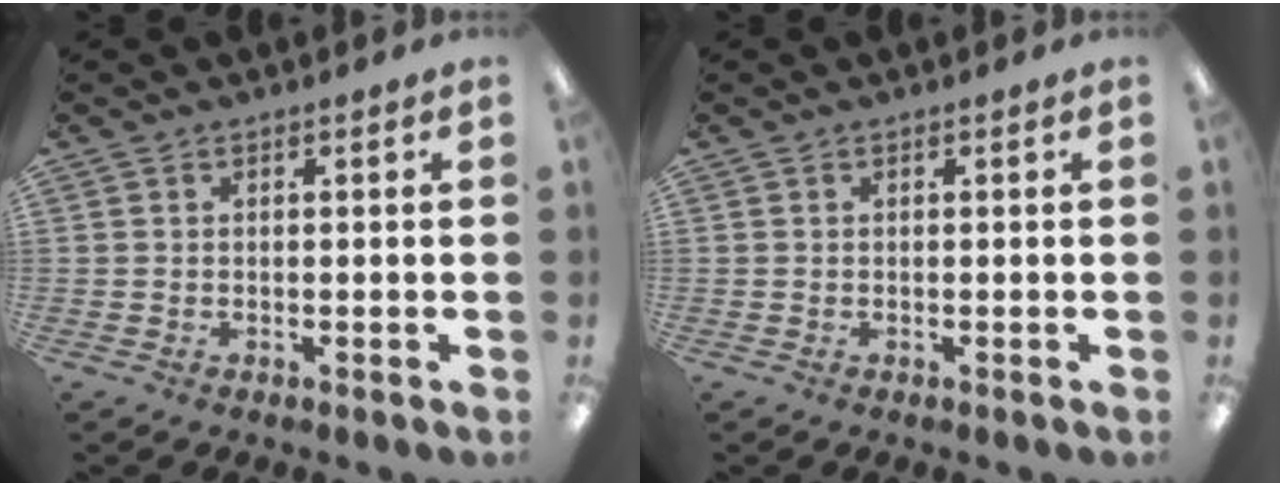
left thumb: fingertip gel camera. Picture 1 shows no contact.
{"total": 0.0}